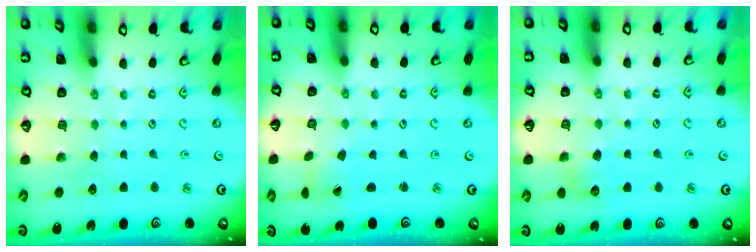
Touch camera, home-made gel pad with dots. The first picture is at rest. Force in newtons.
{"total": 0.8, "press": 0.8, "slide": 0.0}
{"total": 7.0, "press": 7.0, "slide": 0.7}